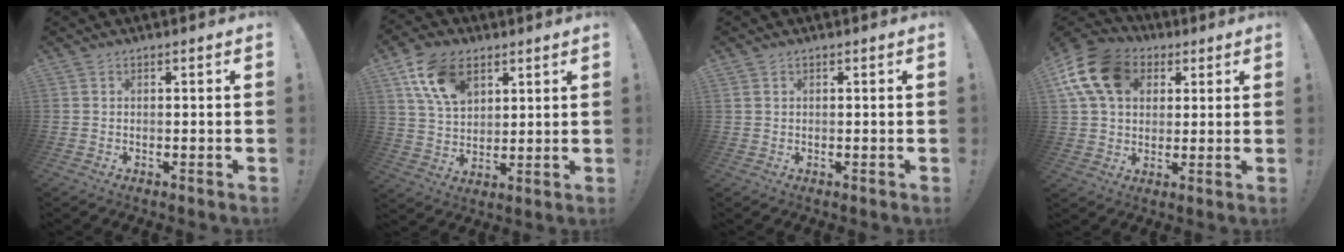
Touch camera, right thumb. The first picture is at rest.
{"total": 14.2, "force": [7.2, 9.2, 8.0], "torque": [-0.136, -0.018, 0.142]}
{"total": 1.0, "force": [0.6, 0.6, 0.4], "torque": [-0.010, 0.003, 0.012]}
{"total": 16.4, "force": [5.6, 12.2, 9.5], "torque": [-0.165, -0.011, 0.108]}